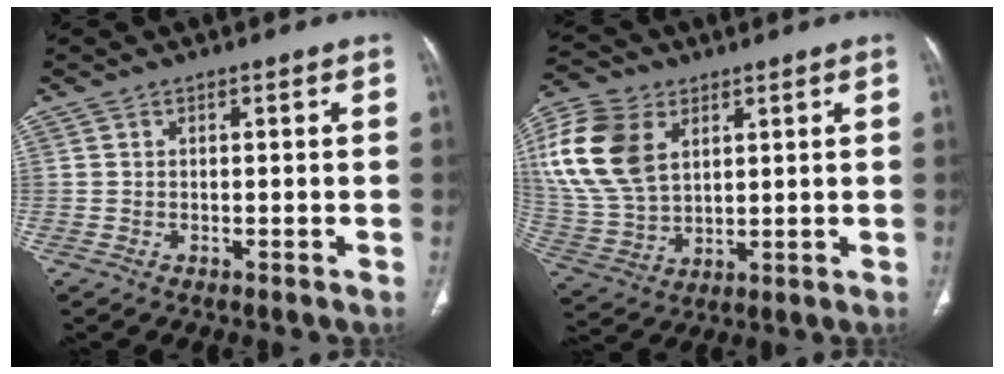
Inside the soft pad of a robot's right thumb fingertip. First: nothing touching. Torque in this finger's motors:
{"motor_torque": [-0.87, 1.62, 1.24, 0.55, 0.45]}